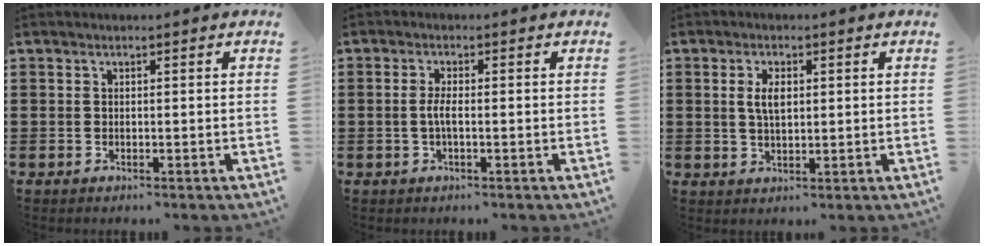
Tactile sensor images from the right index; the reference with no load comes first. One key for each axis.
{"total": 2.3, "fx": -0.4, "fy": 0.0, "fz": 2.2, "tx": -0.054, "ty": -0.006, "tz": -0.013}
{"total": 3.4, "fx": 0.7, "fy": 1.2, "fz": 3.1, "tx": -0.063, "ty": 0.007, "tz": 0.012}